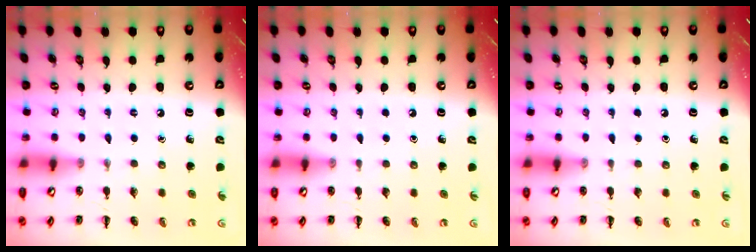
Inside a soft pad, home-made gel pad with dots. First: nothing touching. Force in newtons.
{"total": 0.0}
{"total": 0.0}